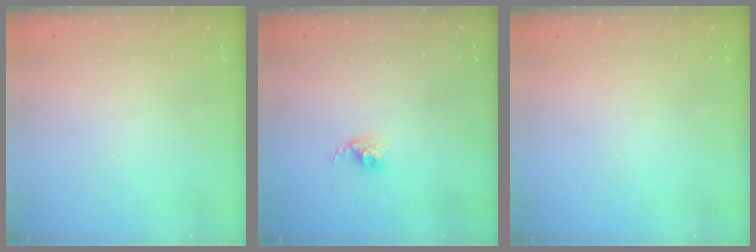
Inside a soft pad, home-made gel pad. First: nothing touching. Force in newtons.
{"total": 3.8, "press": 3.8, "slide": 0.4}
{"total": 0.0}